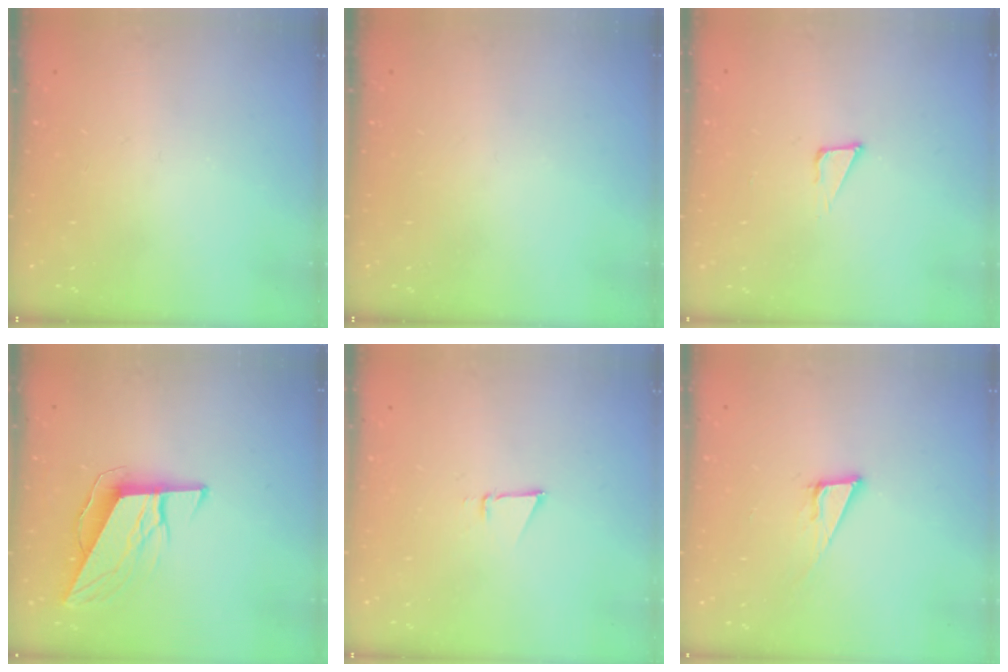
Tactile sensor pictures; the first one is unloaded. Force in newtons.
{"total": 0.0}
{"total": 3.1, "press": 3.0, "slide": 0.9}
{"total": 9.9, "press": 9.6, "slide": 2.3}
{"total": 2.6, "press": 2.5, "slide": 0.8}
{"total": 6.8, "press": 6.4, "slide": 2.4}